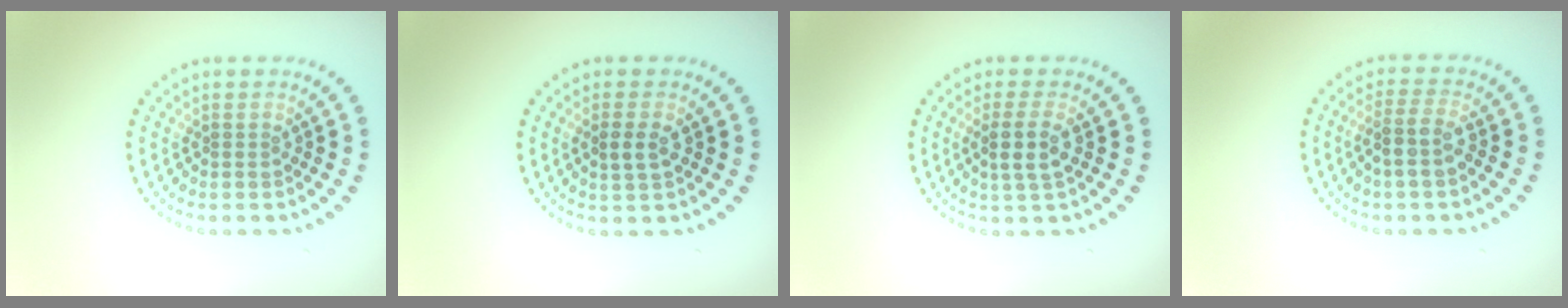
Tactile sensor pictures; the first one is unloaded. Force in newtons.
{"total": 1.9, "press": 1.8, "slide": 0.3}
{"total": 2.5, "press": 2.2, "slide": 1.1}
{"total": 2.5, "press": 2.2, "slide": 1.2}